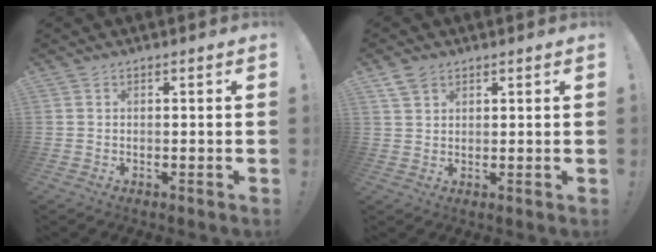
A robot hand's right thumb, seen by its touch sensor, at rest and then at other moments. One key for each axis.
{"total": 4.2, "fx": 2.8, "fy": 2.6, "fz": 1.9, "tx": -0.034, "ty": -0.006, "tz": 0.053}